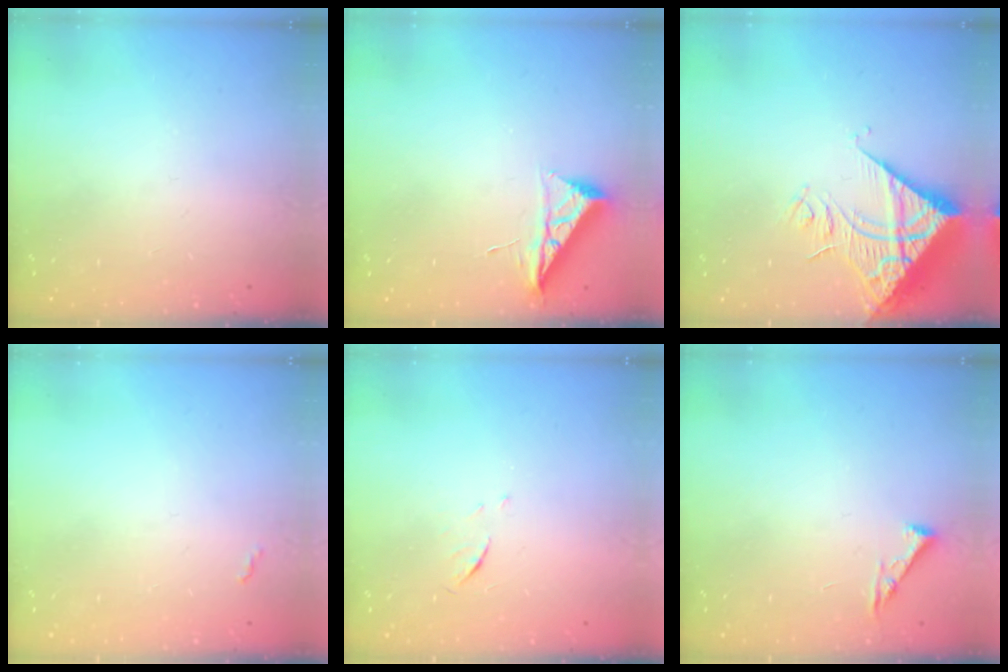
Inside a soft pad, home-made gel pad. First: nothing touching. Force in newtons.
{"total": 6.8, "press": 6.7, "slide": 0.7}
{"total": 15.4, "press": 15.2, "slide": 1.8}
{"total": 3.2, "press": 3.2, "slide": 0.5}
{"total": 5.0, "press": 4.9, "slide": 0.4}
{"total": 5.3, "press": 5.2, "slide": 0.7}